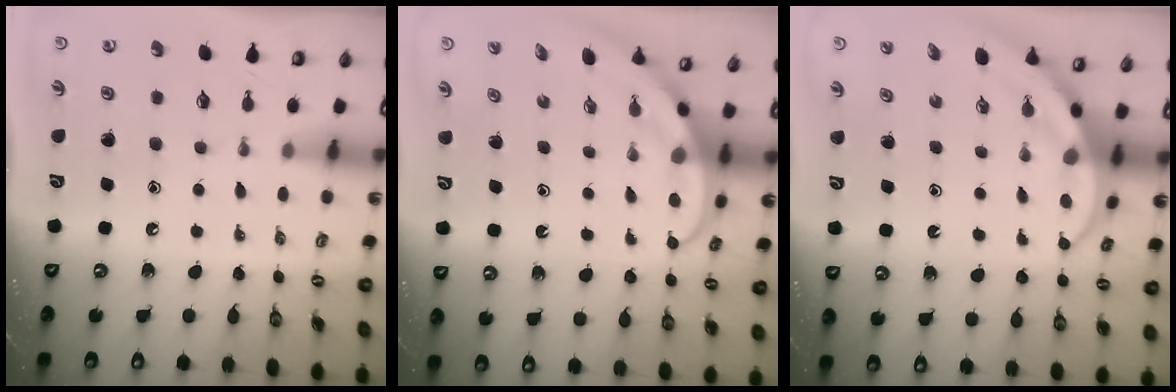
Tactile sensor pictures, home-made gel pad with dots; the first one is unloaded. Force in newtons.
{"total": 3.8, "press": 3.8, "slide": 0.3}
{"total": 4.0, "press": 4.0, "slide": 0.4}